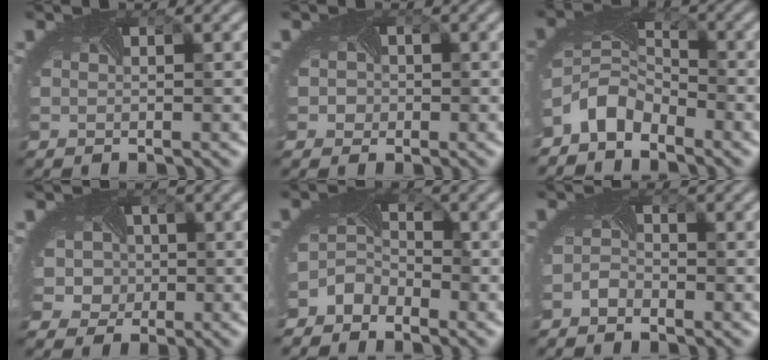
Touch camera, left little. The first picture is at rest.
{"total": 2.0, "force": [0.1, 1.9, 0.6], "torque": [0.000, 0.005, -0.010]}
{"total": 4.3, "force": [-3.4, 2.3, 1.6], "torque": [-0.038, -0.004, -0.077]}
{"total": 5.1, "force": [0.1, 4.6, 2.2], "torque": [-0.026, 0.012, -0.025]}
{"total": 2.9, "force": [-2.6, 1.4, 0.2], "torque": [-0.012, -0.006, -0.058]}
{"total": 1.4, "force": [-1.3, 0.4, -0.1], "torque": [-0.006, 0.000, -0.028]}